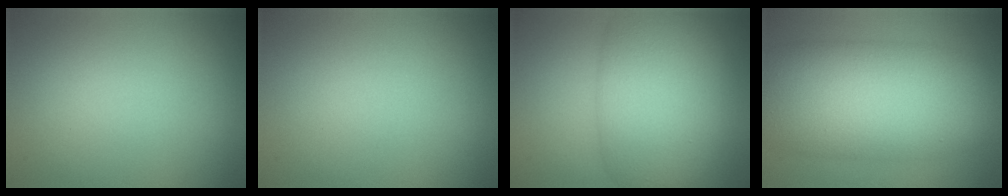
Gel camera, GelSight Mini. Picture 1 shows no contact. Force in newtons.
{"total": 0.0}
{"total": 9.8, "press": 9.8, "slide": 0.7}
{"total": 12.3, "press": 12.3, "slide": 0.2}